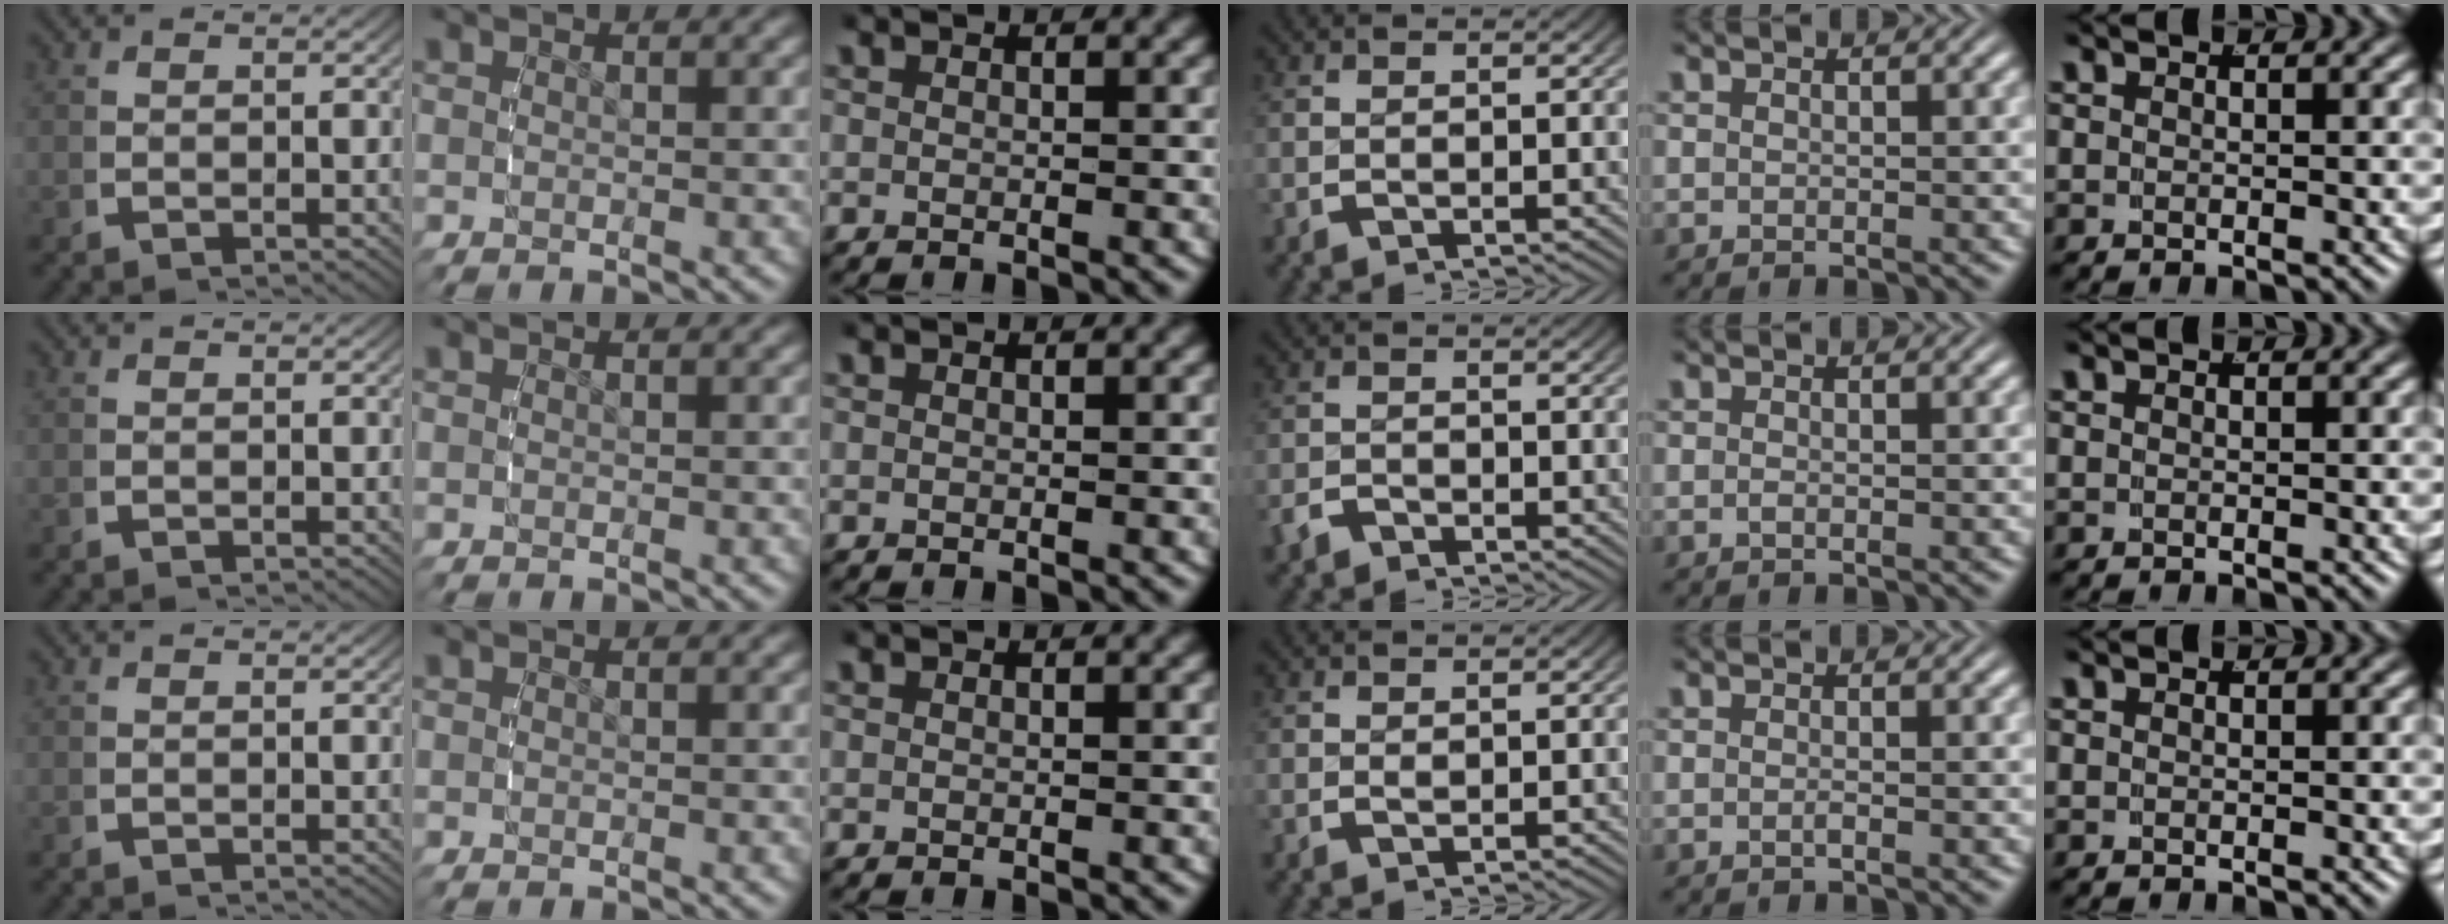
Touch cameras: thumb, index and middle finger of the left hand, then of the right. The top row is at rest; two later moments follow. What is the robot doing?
{"motion": "grasp_and_lifting", "object": "small bumper sticker"}